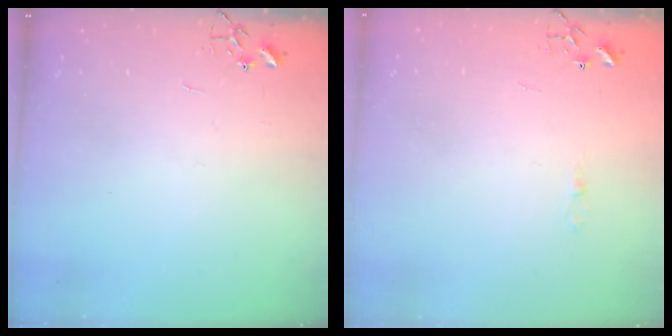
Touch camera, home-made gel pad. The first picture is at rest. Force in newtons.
{"total": 2.5, "press": 2.5, "slide": 0.3}